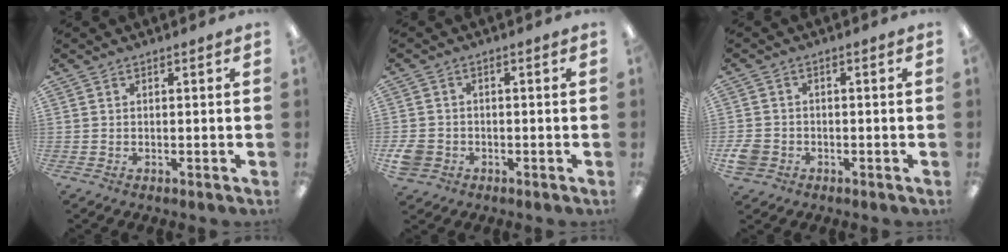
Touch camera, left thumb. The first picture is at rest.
{"total": 4.0, "force": [-1.6, 3.4, 1.5], "torque": [-0.035, 0.005, -0.030]}
{"total": 3.9, "force": [-1.6, 3.2, 1.4], "torque": [-0.035, 0.005, -0.032]}